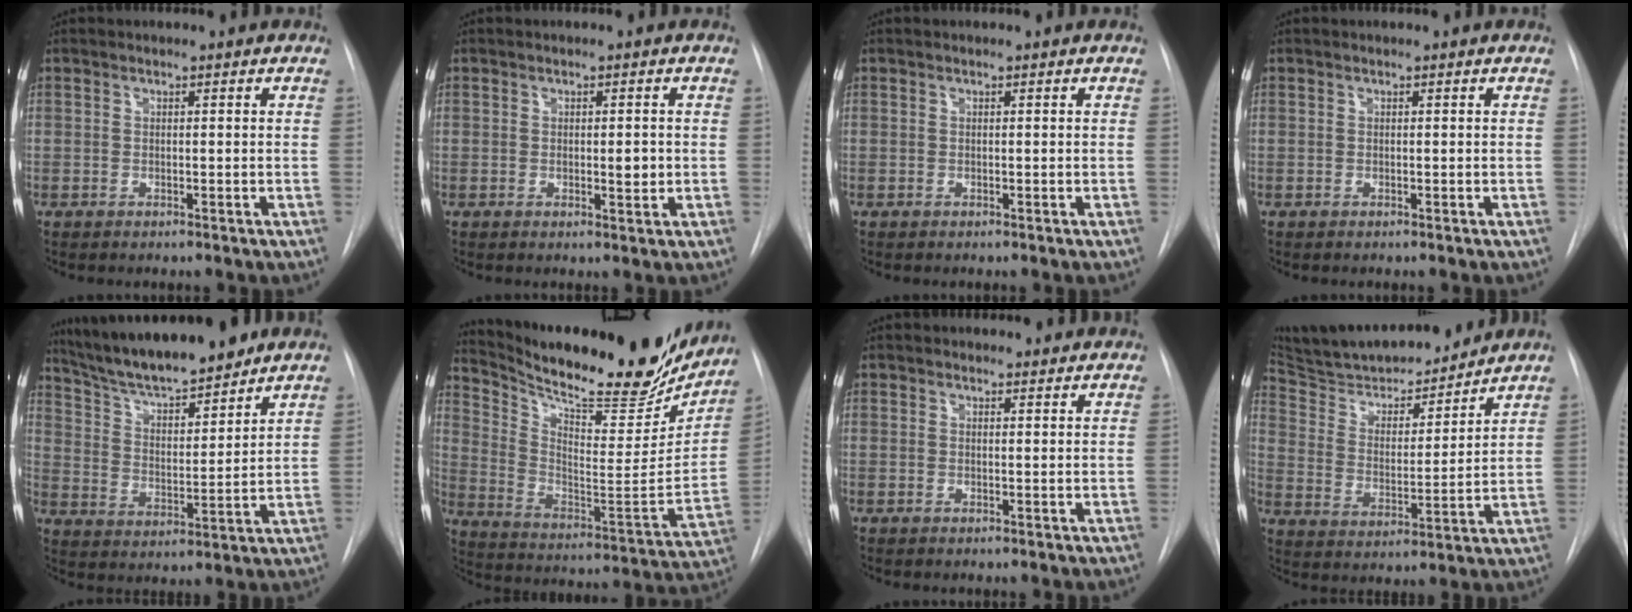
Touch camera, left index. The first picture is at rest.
{"total": 2.1, "force": [-0.6, 0.7, 1.9], "torque": [-0.026, -0.007, -0.008]}
{"total": 0.0}
{"total": 0.0}
{"total": 15.9, "force": [13.8, 2.5, 7.5], "torque": [-0.127, 0.002, 0.234]}
{"total": 27.3, "force": [23.3, 6.4, 12.8], "torque": [-0.209, -0.054, 0.331]}
{"total": 1.5, "force": [1.3, 0.6, -0.2], "torque": [-0.002, -0.004, 0.009]}
{"total": 18.0, "force": [16.5, 3.4, 6.5], "torque": [-0.105, -0.007, 0.266]}